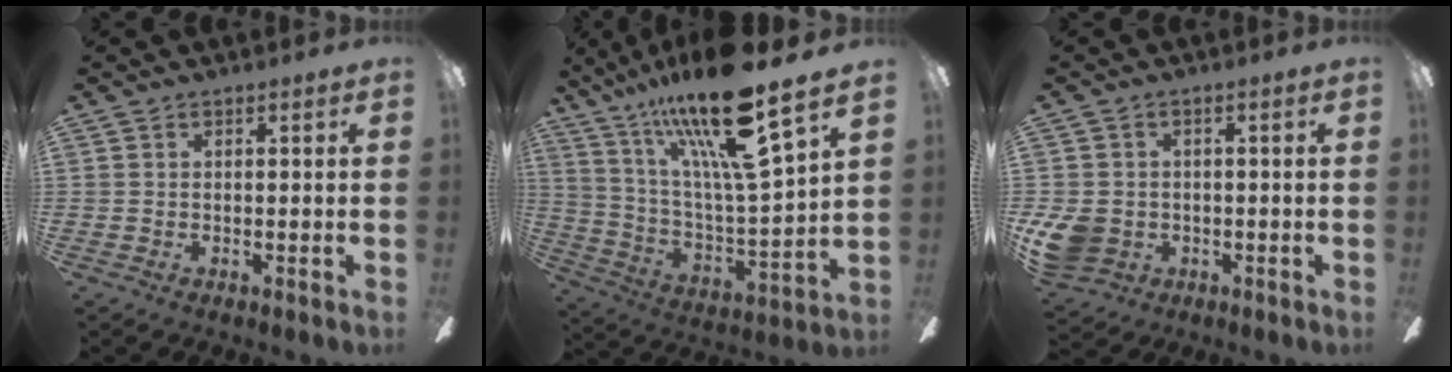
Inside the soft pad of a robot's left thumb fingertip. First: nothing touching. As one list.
[{"total": 23.5, "force": [16.3, 3.8, 16.5], "torque": [-0.300, -0.094, 0.257]}, {"total": 7.4, "force": [-1.9, 6.2, 3.5], "torque": [-0.085, 0.012, -0.034]}]